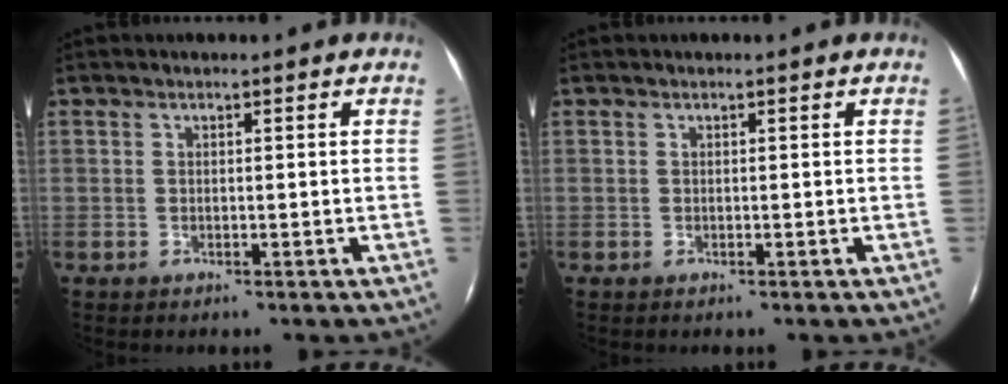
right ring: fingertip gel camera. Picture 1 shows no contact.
{"total": 0.0}